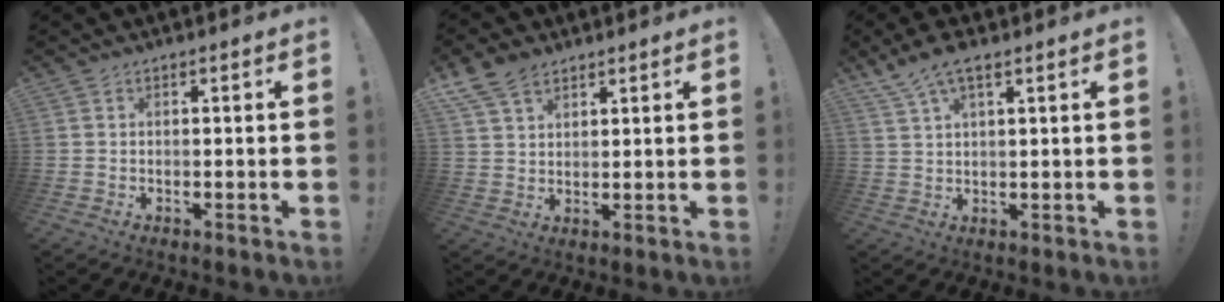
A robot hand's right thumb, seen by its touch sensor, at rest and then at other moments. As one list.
[{"total": 8.1, "force": [5.6, 4.7, 3.5], "torque": [-0.069, -0.018, 0.112]}, {"total": 6.7, "force": [4.5, 1.7, 4.6], "torque": [-0.084, -0.017, 0.083]}]